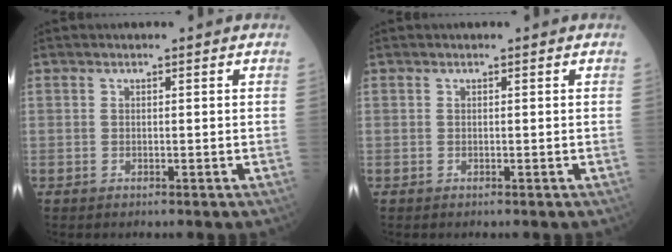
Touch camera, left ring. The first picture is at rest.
{"total": 0.0}